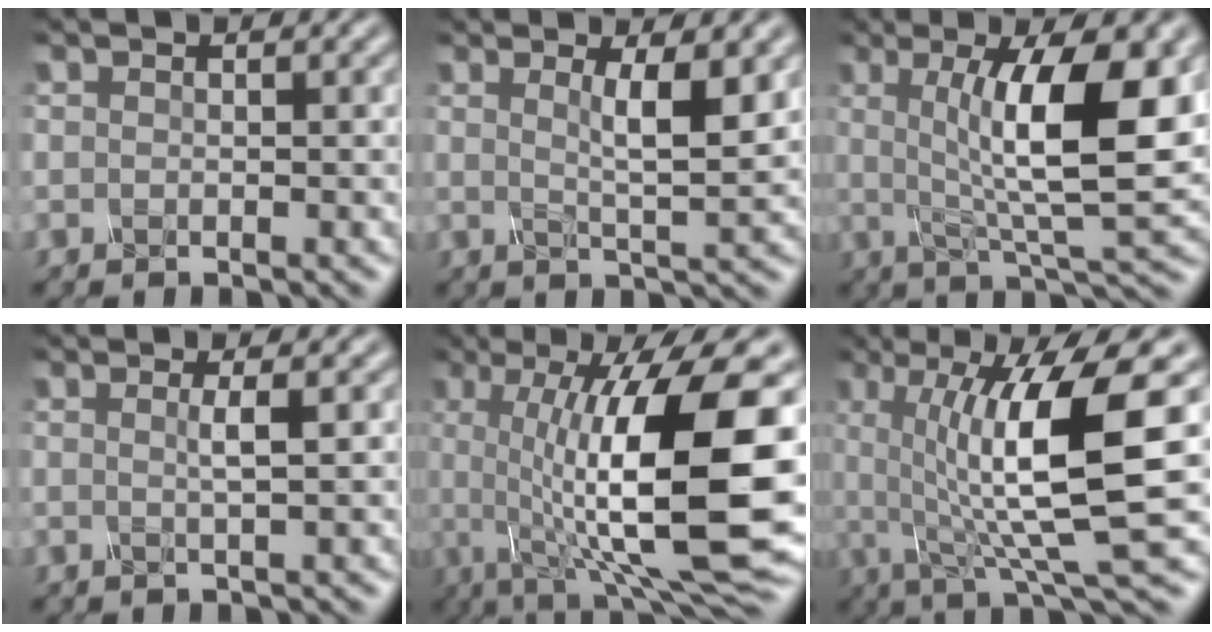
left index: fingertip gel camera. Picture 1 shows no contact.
{"total": 4.3, "force": [1.3, 0.8, 4.0], "torque": [-0.063, -0.007, 0.021]}
{"total": 10.3, "force": [1.6, 2.4, 9.9], "torque": [-0.143, -0.004, 0.030]}
{"total": 1.6, "force": [0.1, 0.4, 1.6], "torque": [-0.028, 0.001, -0.004]}
{"total": 16.0, "force": [-0.2, 4.5, 15.4], "torque": [-0.231, 0.005, 0.001]}
{"total": 11.5, "force": [0.9, 2.5, 11.2], "torque": [-0.169, -0.004, 0.018]}